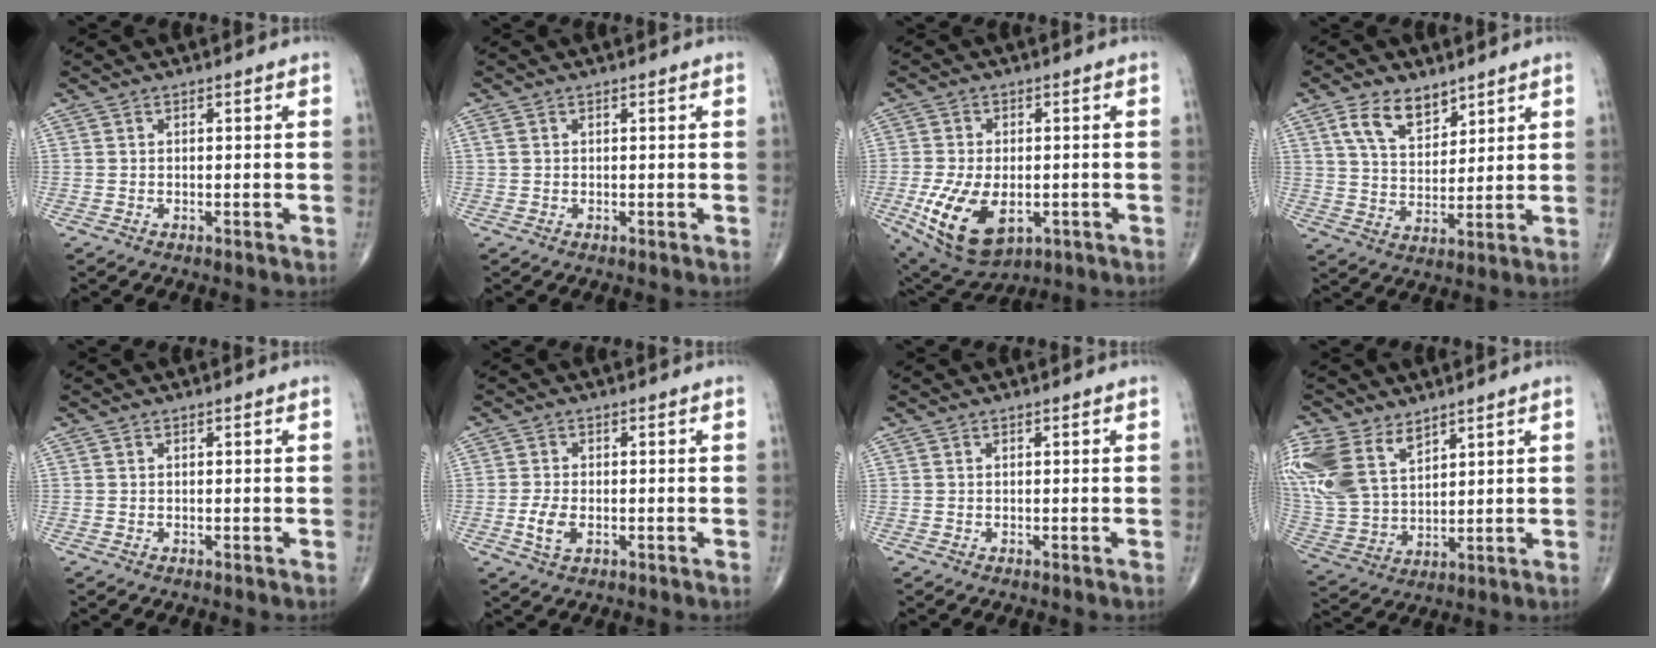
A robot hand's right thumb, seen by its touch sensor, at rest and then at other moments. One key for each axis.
{"total": 0.9, "fx": 0.4, "fy": 0.6, "fz": 0.6, "tx": -0.017, "ty": 0.009, "tz": 0.012}
{"total": 14.1, "fx": -3.9, "fy": 8.1, "fz": 10.8, "tx": -0.197, "ty": -0.004, "tz": -0.048}
{"total": 8.7, "fx": 5.4, "fy": 4.8, "fz": 4.9, "tx": -0.067, "ty": -0.032, "tz": 0.105}
{"total": 0.0}
{"total": 3.9, "fx": -1.0, "fy": 2.1, "fz": 3.1, "tx": -0.066, "ty": -0.002, "tz": -0.019}
{"total": 0.0}
{"total": 18.3, "fx": 9.9, "fy": 11.3, "fz": 10.5, "tx": -0.254, "ty": -0.011, "tz": 0.209}